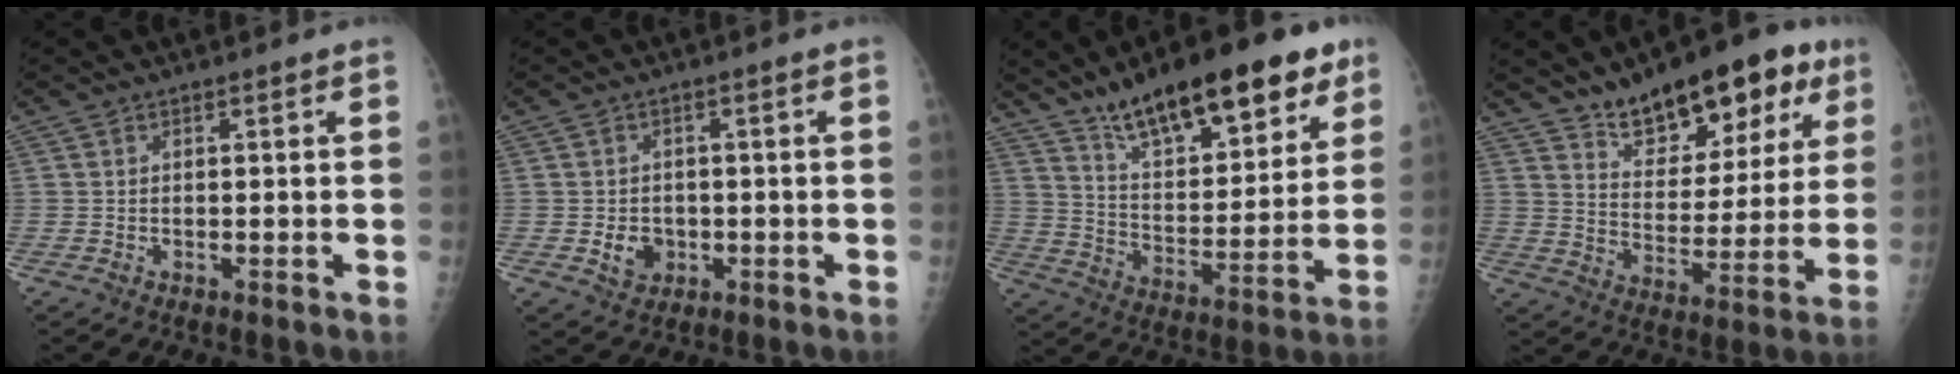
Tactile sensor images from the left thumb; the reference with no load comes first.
{"total": 3.9, "force": [-0.8, 3.3, 2.0], "torque": [-0.017, 0.003, -0.006]}
{"total": 23.2, "force": [15.1, 8.1, 15.7], "torque": [-0.201, -0.050, 0.243]}
{"total": 18.6, "force": [11.6, 8.6, 11.7], "torque": [-0.120, -0.047, 0.182]}